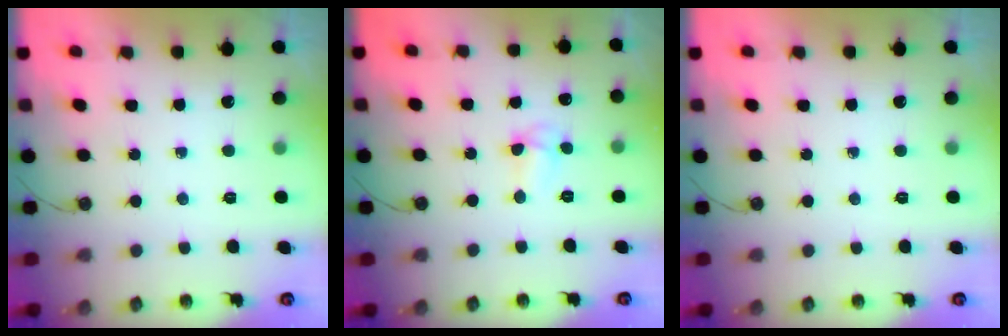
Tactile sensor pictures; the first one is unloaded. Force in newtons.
{"total": 4.5, "press": 4.5, "slide": 0.6}
{"total": 0.0}